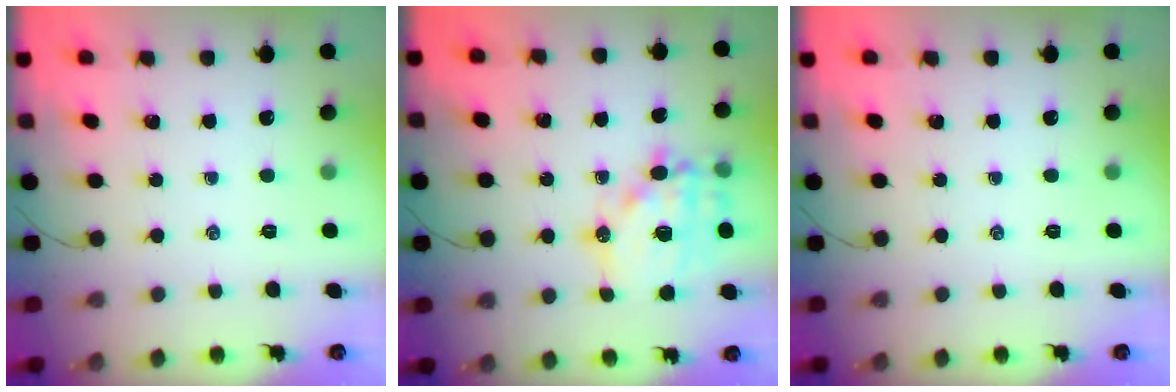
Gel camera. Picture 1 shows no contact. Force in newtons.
{"total": 15.9, "press": 15.7, "slide": 2.3}
{"total": 0.0}